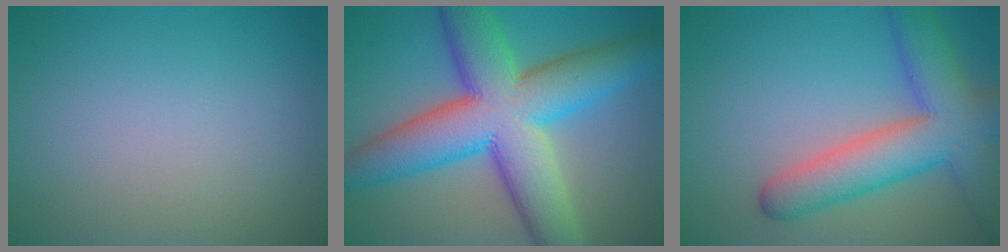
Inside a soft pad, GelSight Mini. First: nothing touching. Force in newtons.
{"total": 12.9, "press": 12.9, "slide": 0.2}
{"total": 8.3, "press": 8.3, "slide": 0.5}